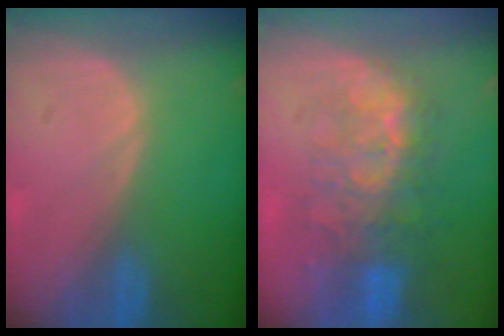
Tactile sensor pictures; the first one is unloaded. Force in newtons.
{"total": 9.8, "press": 8.8, "slide": 4.4}